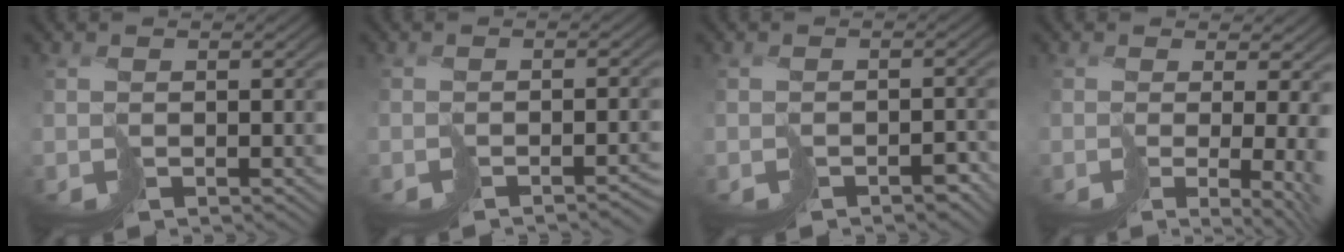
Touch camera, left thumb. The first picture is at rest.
{"total": 2.6, "force": [-2.3, 0.4, 1.2], "torque": [-0.005, -0.004, -0.030]}
{"total": 3.0, "force": [-2.2, 1.5, 1.3], "torque": [-0.007, -0.007, -0.031]}
{"total": 8.5, "force": [-0.2, 3.2, 7.8], "torque": [-0.103, -0.022, 0.028]}